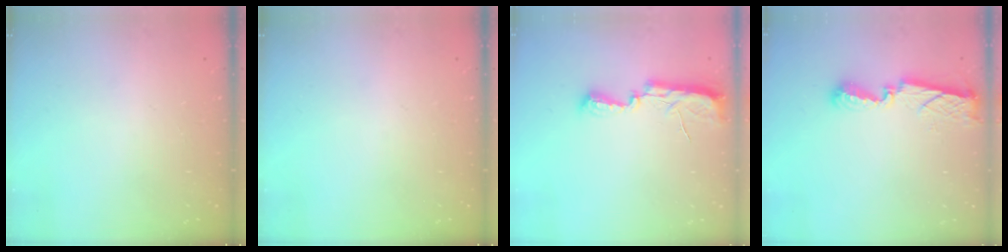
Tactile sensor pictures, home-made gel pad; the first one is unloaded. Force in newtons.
{"total": 0.0}
{"total": 10.1, "press": 8.9, "slide": 4.8}
{"total": 8.7, "press": 8.7, "slide": 0.4}